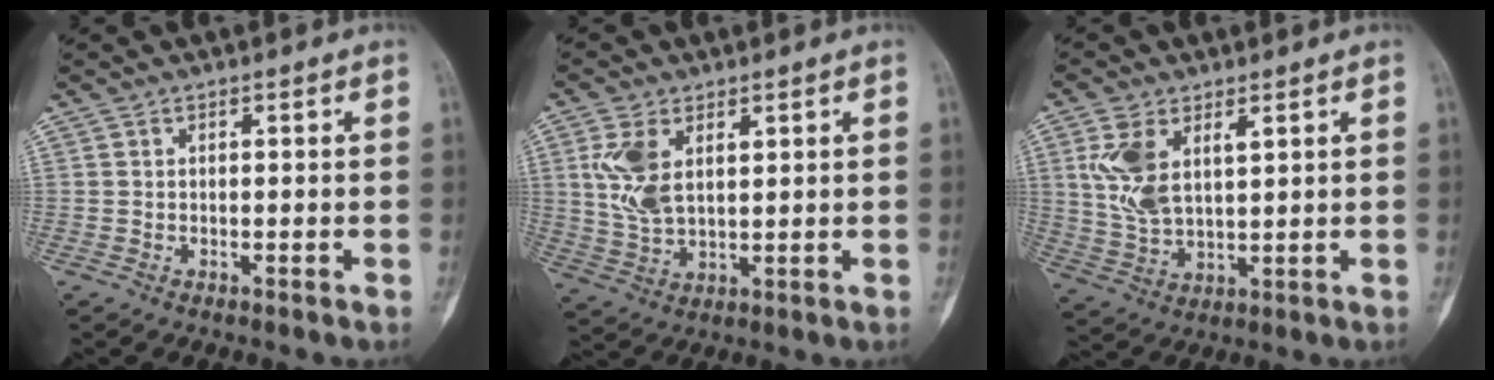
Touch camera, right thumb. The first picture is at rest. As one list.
[{"total": 8.8, "force": [2.9, 5.0, 6.7], "torque": [-0.137, -0.004, 0.066]}, {"total": 9.8, "force": [3.6, 5.3, 7.5], "torque": [-0.151, -0.006, 0.079]}]